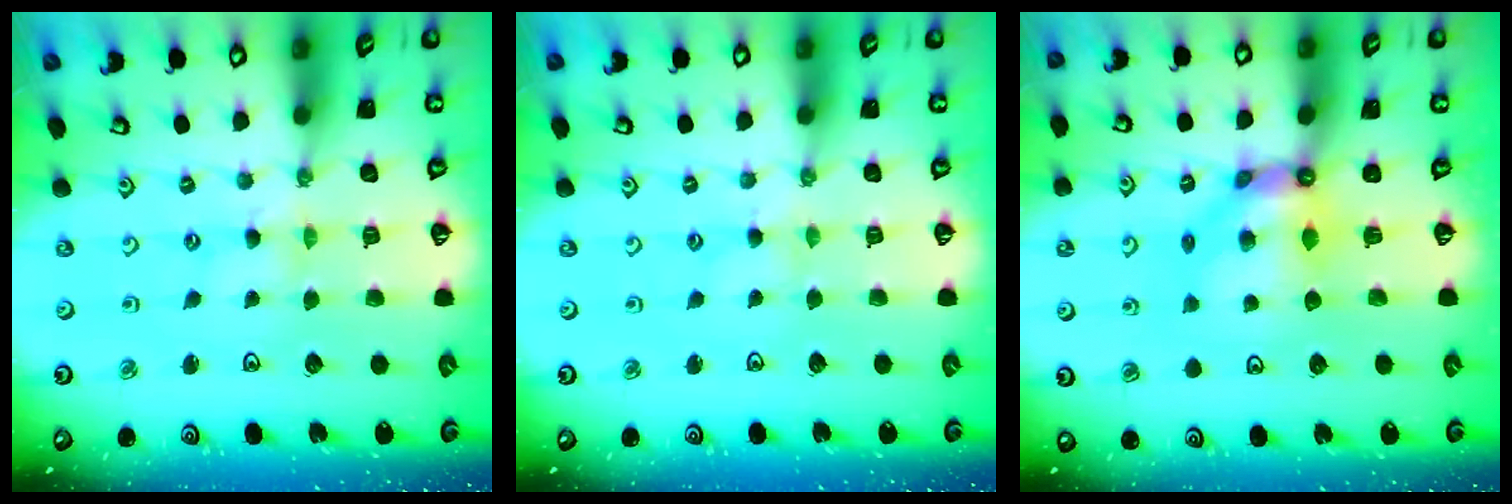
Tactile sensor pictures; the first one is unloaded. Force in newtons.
{"total": 1.6, "press": 1.6, "slide": 0.3}
{"total": 9.0, "press": 8.9, "slide": 1.5}